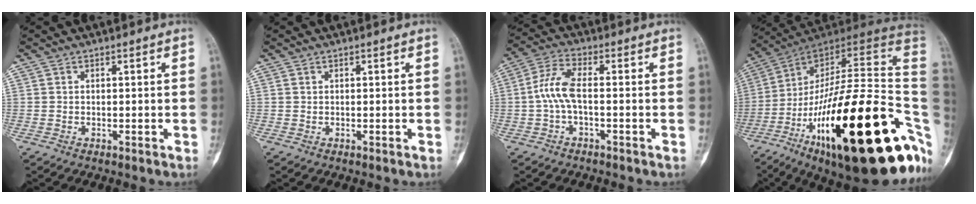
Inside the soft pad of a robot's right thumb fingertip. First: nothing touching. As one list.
[{"total": 0.0}, {"total": 6.2, "force": [-0.8, 2.2, 5.8], "torque": [-0.129, 0.027, -0.022]}, {"total": 40.3, "force": [-10.9, 12.9, 36.6], "torque": [-0.472, 0.073, -0.175]}]